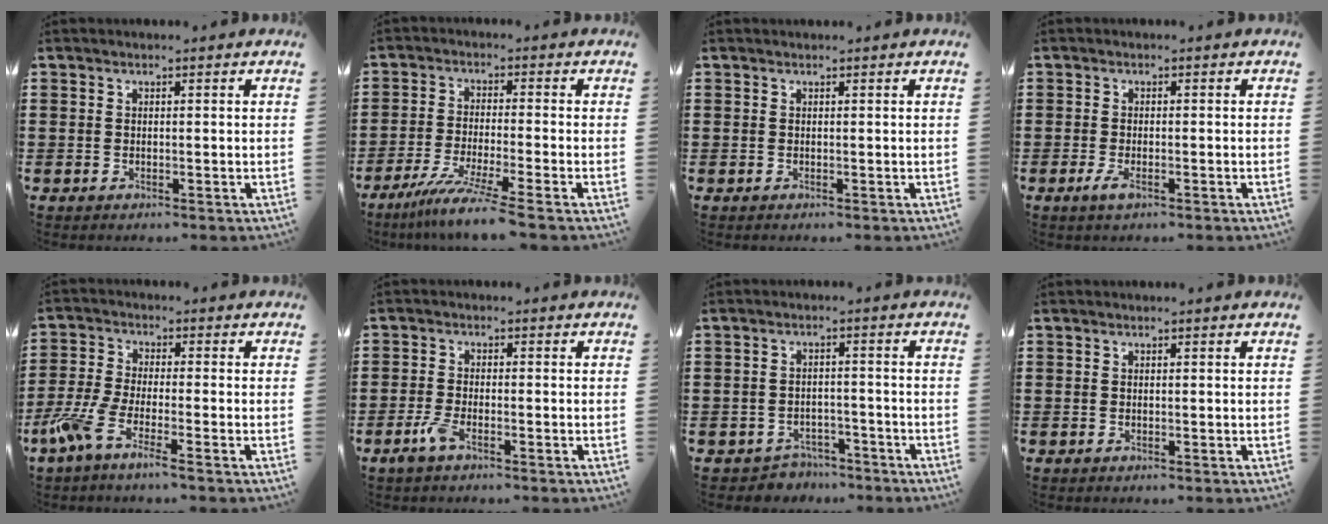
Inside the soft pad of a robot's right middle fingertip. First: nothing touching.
{"total": 6.2, "force": [-4.8, -0.7, 3.9], "torque": [-0.082, -0.022, -0.092]}
{"total": 0.0}
{"total": 2.0, "force": [-0.8, 0.6, 1.7], "torque": [-0.038, -0.004, -0.018]}
{"total": 5.6, "force": [-3.9, 0.4, 4.0], "torque": [-0.102, -0.018, -0.078]}
{"total": 2.9, "force": [-1.7, 0.8, 2.3], "torque": [-0.060, -0.005, -0.036]}
{"total": 2.9, "force": [-2.8, 0.9, -0.3], "torque": [-0.006, 0.001, -0.062]}
{"total": 0.0}